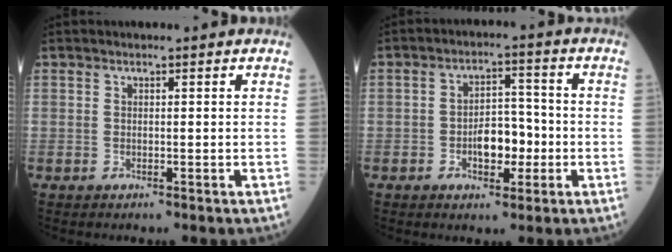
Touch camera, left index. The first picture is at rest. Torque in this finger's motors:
{"motor_torque": [0.50, 0.38, 0.10, 0.04]}